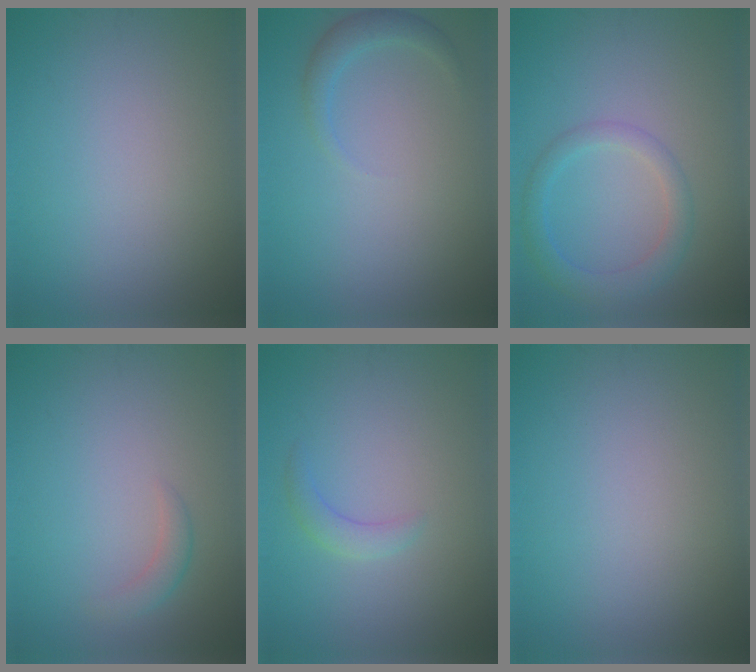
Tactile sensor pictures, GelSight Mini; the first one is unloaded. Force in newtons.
{"total": 1.7, "press": 1.7, "slide": 0.1}
{"total": 3.0, "press": 3.0, "slide": 0.2}
{"total": 1.4, "press": 1.4, "slide": 0.1}
{"total": 1.6, "press": 1.6, "slide": 0.1}
{"total": 0.0}